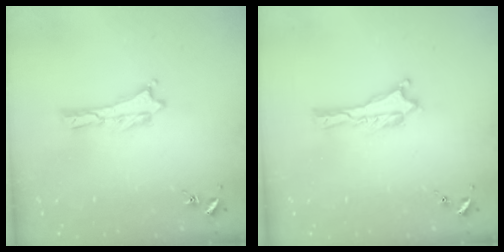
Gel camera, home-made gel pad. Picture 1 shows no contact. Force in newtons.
{"total": 0.0}